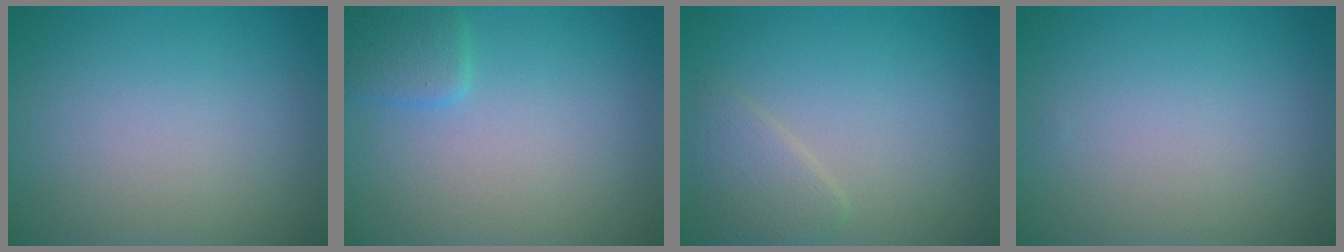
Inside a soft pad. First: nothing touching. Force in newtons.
{"total": 2.1, "press": 2.1, "slide": 0.1}
{"total": 2.0, "press": 2.0, "slide": 0.1}
{"total": 0.0}